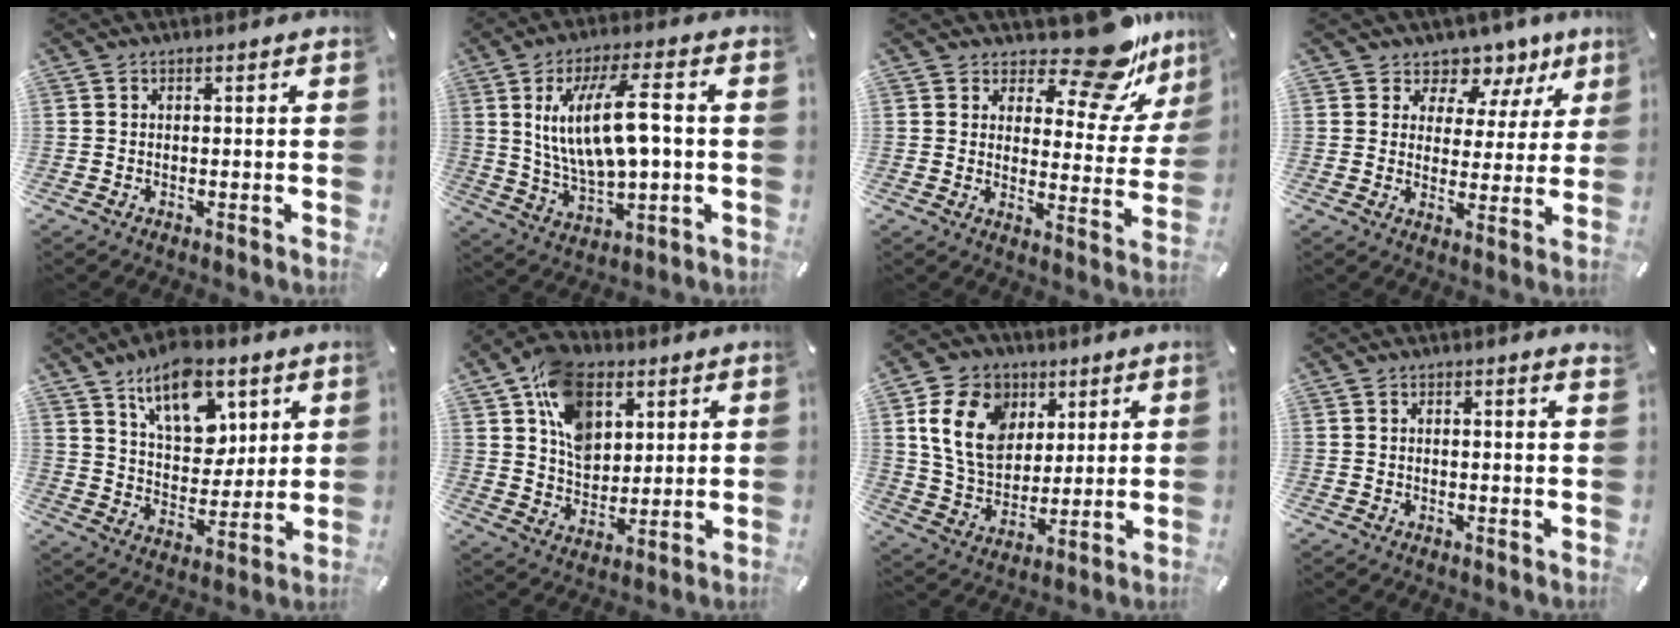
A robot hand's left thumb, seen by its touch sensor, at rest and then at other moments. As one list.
[{"total": 15.4, "force": [2.8, 6.3, 13.7], "torque": [-0.259, 0.000, 0.046]}, {"total": 16.0, "force": [12.8, 5.6, 7.8], "torque": [-0.093, -0.114, 0.209]}, {"total": 7.2, "force": [5.1, 4.8, 1.3], "torque": [-0.021, -0.051, 0.087]}, {"total": 15.3, "force": [8.9, 9.2, 8.5], "torque": [-0.130, -0.040, 0.159]}, {"total": 14.1, "force": [6.3, 9.9, 7.7], "torque": [-0.130, -0.012, 0.122]}, {"total": 15.1, "force": [5.5, 11.9, 7.5], "torque": [-0.156, -0.009, 0.106]}, {"total": 1.0, "force": [0.5, 0.0, 0.9], "torque": [-0.016, 0.000, 0.008]}]